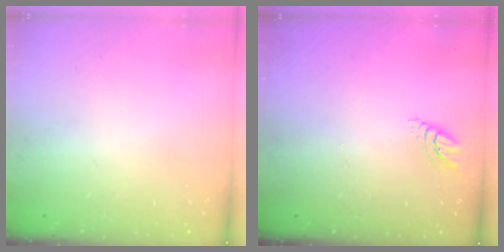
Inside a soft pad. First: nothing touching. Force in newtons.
{"total": 4.4, "press": 4.4, "slide": 0.6}